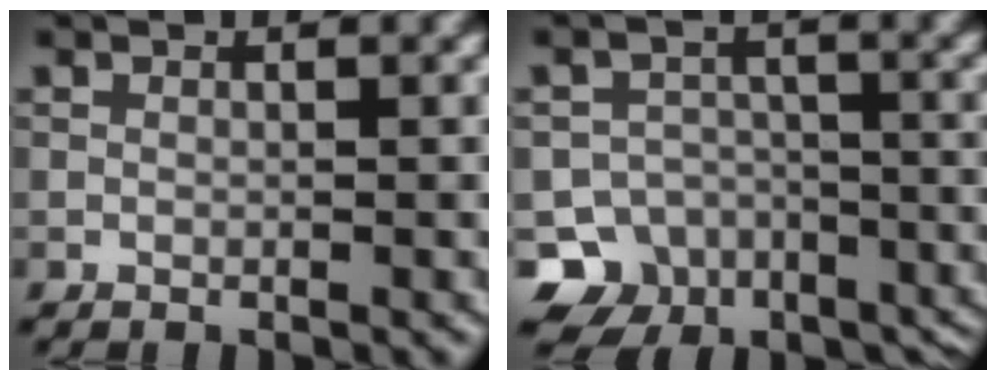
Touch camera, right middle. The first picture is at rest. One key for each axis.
{"total": 10.3, "fx": -7.1, "fy": 7.2, "fz": 1.8, "tx": -0.015, "ty": -0.009, "tz": -0.096}